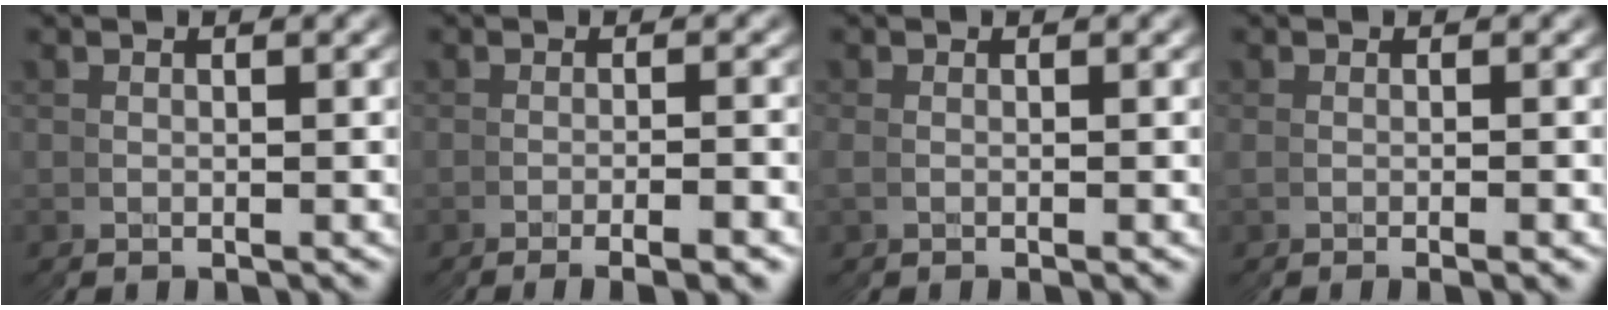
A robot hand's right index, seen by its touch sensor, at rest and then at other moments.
{"total": 2.3, "force": [-1.3, -1.6, 1.1], "torque": [-0.015, 0.016, -0.032]}
{"total": 0.8, "force": [0.3, -0.8, 0.2], "torque": [-0.008, 0.006, 0.001]}
{"total": 1.3, "force": [0.2, -1.2, 0.4], "torque": [-0.010, 0.010, -0.003]}